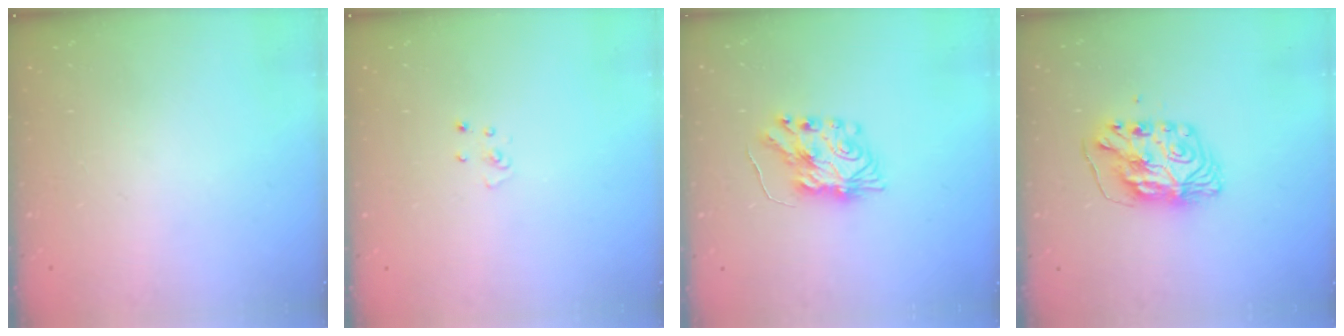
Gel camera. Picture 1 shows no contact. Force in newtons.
{"total": 2.5, "press": 2.5, "slide": 0.3}
{"total": 8.1, "press": 8.1, "slide": 0.6}
{"total": 8.8, "press": 8.8, "slide": 0.8}